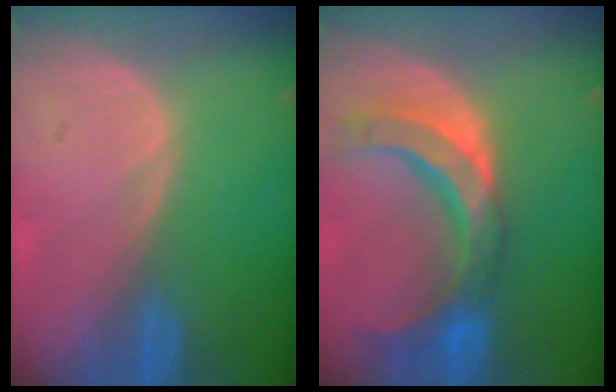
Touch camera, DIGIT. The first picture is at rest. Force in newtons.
{"total": 10.8, "press": 9.3, "slide": 5.5}